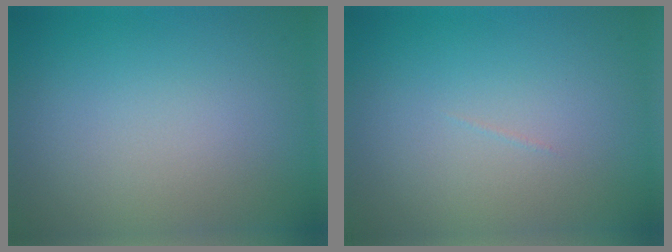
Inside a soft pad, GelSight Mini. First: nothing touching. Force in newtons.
{"total": 0.0}